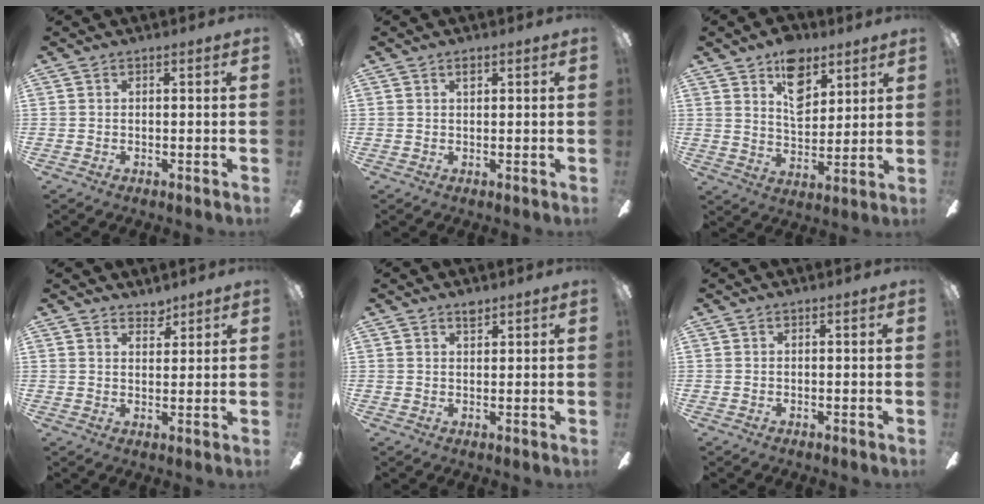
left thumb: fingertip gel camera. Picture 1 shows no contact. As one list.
[{"total": 1.4, "force": [0.9, 0.5, 0.9], "torque": [-0.014, -0.003, 0.015]}, {"total": 11.7, "force": [6.9, 6.9, 6.4], "torque": [-0.080, -0.029, 0.122]}, {"total": 3.6, "force": [3.2, 1.4, 0.5], "torque": [0.006, -0.024, 0.058]}, {"total": 2.2, "force": [1.9, 0.8, 0.8], "torque": [-0.003, -0.011, 0.032]}, {"total": 0.0}]